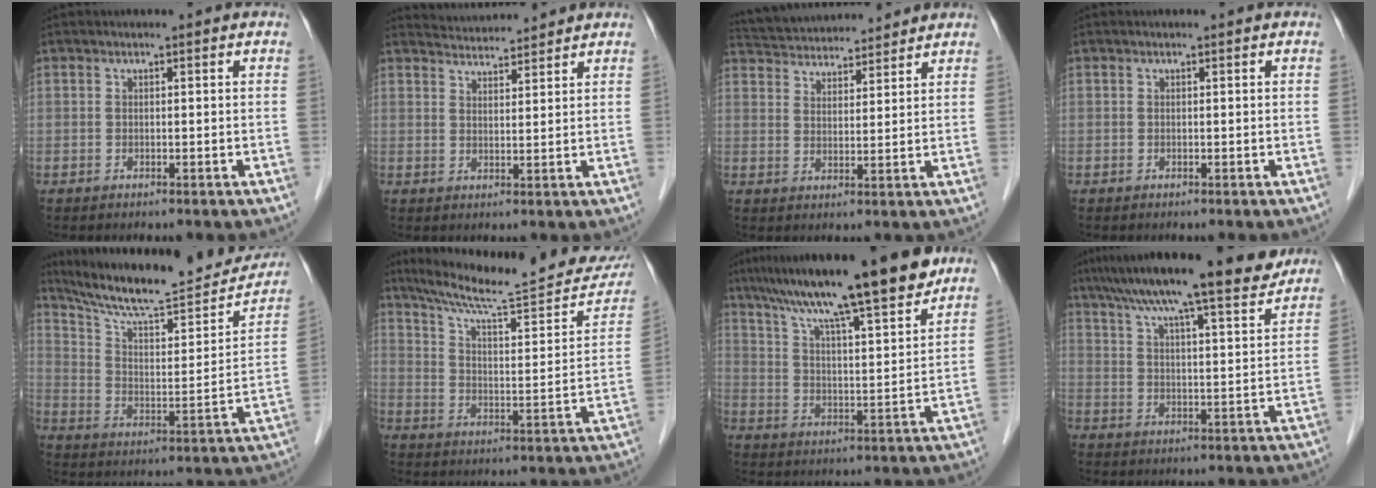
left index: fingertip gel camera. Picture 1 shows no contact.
{"total": 5.6, "force": [5.6, 0.2, 0.3], "torque": [-0.015, 0.024, 0.088]}
{"total": 13.7, "force": [12.9, 2.6, 3.6], "torque": [-0.068, 0.038, 0.206]}
{"total": 0.0}
{"total": 23.0, "force": [20.7, 3.3, 9.5], "torque": [-0.149, -0.016, 0.304]}
{"total": 24.9, "force": [22.1, 3.8, 11.0], "torque": [-0.168, -0.021, 0.301]}
{"total": 18.8, "force": [14.7, 1.0, 11.6], "torque": [-0.183, 0.013, 0.233]}
{"total": 17.9, "force": [15.1, 1.4, 9.6], "torque": [-0.152, 0.014, 0.217]}